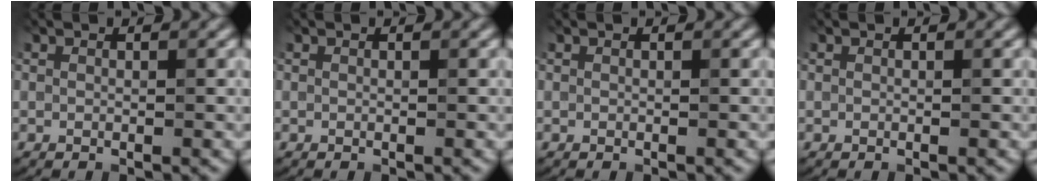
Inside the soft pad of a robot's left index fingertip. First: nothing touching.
{"total": 0.0}
{"total": 0.0}
{"total": 0.0}